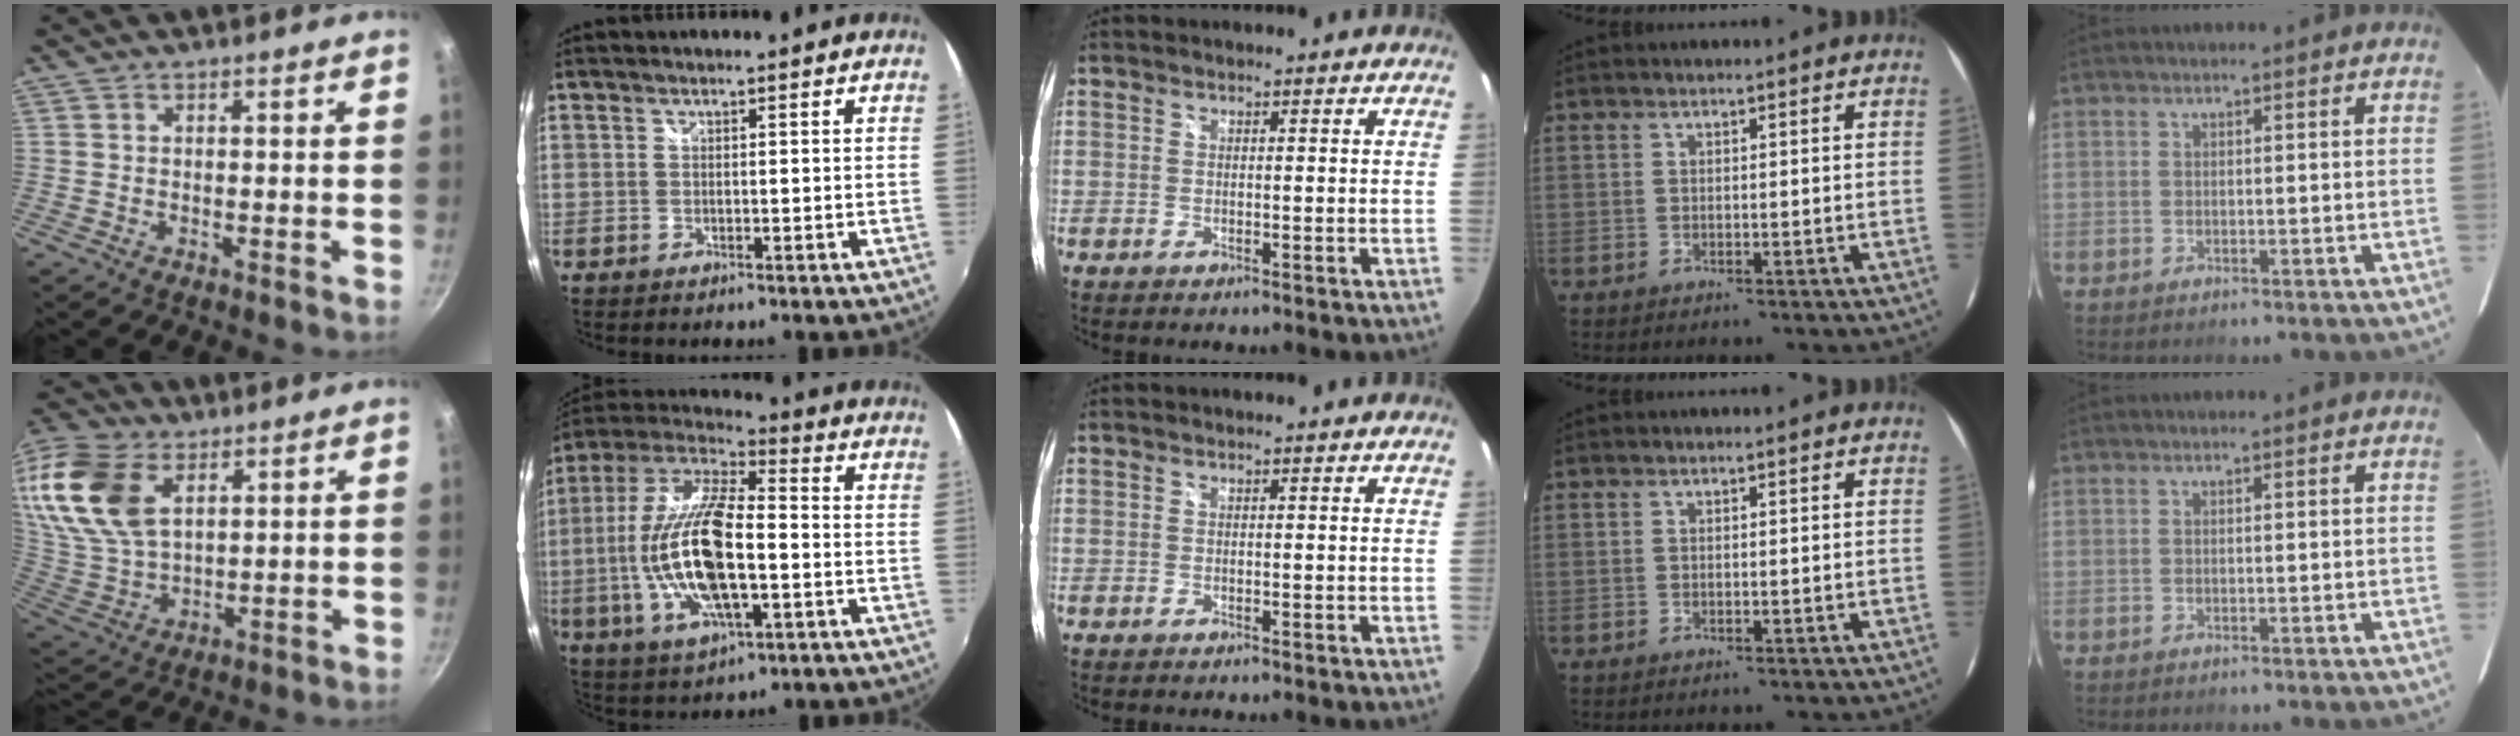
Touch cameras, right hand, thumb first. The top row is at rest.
{"thumb": {"total": 20.5, "force": [8.1, 12.6, 14.0], "torque": [-0.289, -0.019, 0.163]}, "index": {"total": 20.4, "force": [-3.1, 7.2, 18.8], "torque": [-0.375, -0.008, -0.058]}}